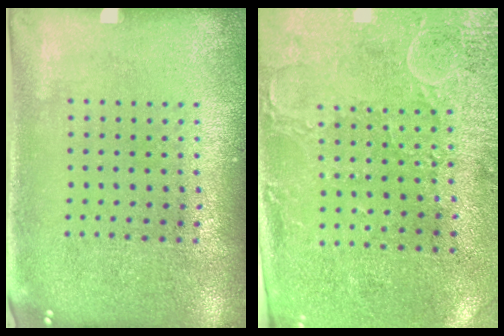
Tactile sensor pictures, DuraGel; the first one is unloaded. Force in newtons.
{"total": 3.0, "press": 2.4, "slide": 1.7}